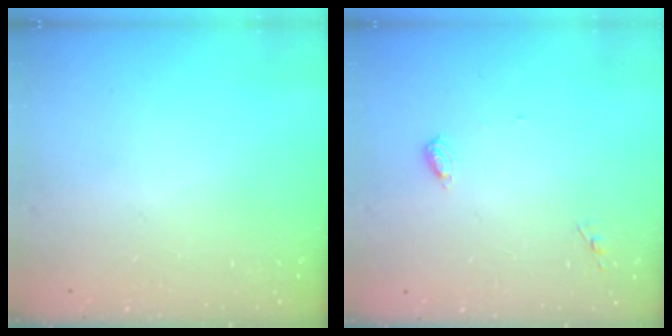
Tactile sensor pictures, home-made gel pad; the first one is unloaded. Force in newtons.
{"total": 4.6, "press": 4.6, "slide": 0.4}